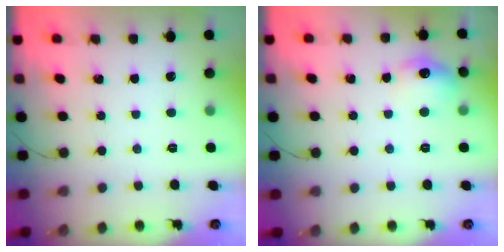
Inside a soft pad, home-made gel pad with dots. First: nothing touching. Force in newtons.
{"total": 9.0, "press": 8.9, "slide": 1.2}